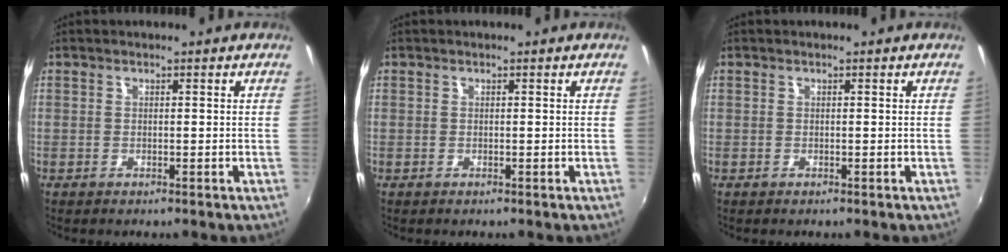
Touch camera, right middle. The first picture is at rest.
{"total": 0.0}
{"total": 0.0}